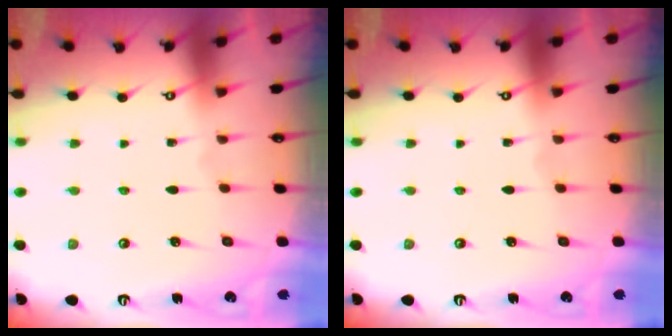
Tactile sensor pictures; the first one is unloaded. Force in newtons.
{"total": 0.0}